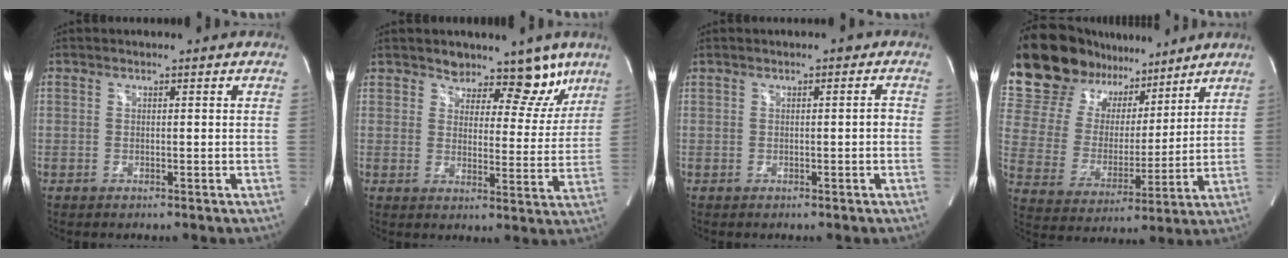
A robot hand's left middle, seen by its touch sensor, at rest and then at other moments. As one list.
[{"total": 9.0, "force": [7.2, 4.6, 2.9], "torque": [-0.007, -0.010, 0.083]}, {"total": 1.3, "force": [0.0, 0.4, 1.2], "torque": [-0.012, 0.004, -0.003]}, {"total": 17.5, "force": [15.2, 7.6, 4.3], "torque": [-0.081, 0.021, 0.271]}]